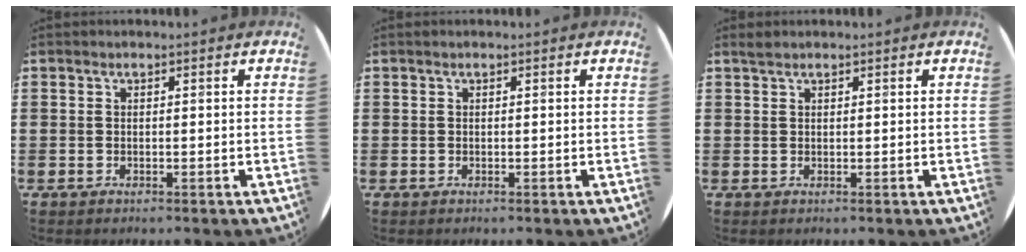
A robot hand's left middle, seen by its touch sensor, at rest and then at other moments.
{"total": 0.0}
{"total": 0.7, "force": [0.7, 0.1, 0.1], "torque": [-0.002, 0.002, 0.013]}